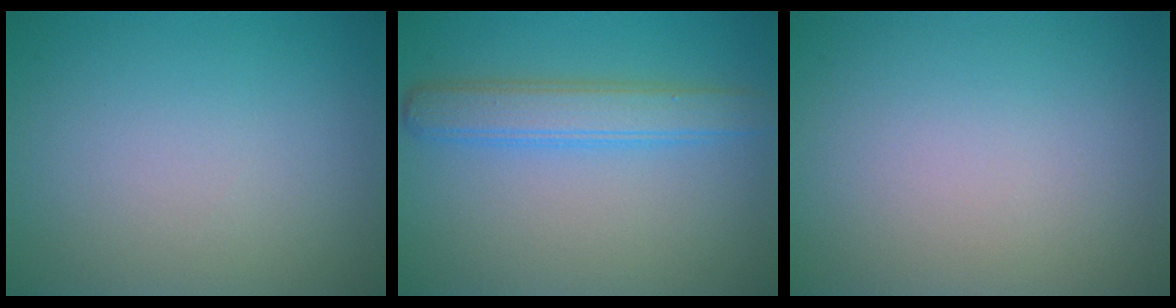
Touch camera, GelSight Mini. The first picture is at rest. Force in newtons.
{"total": 3.7, "press": 3.7, "slide": 0.1}
{"total": 0.0}